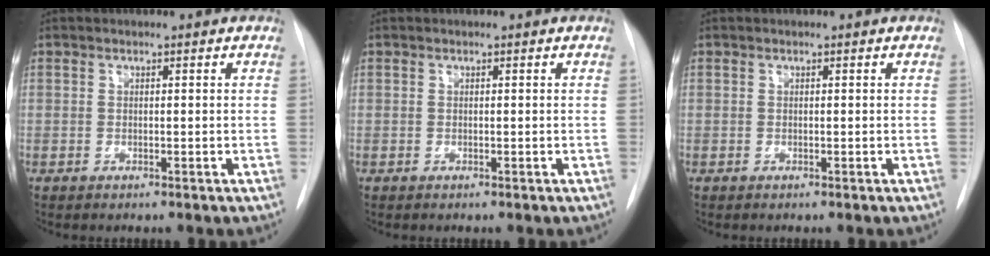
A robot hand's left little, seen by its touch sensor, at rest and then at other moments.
{"total": 0.0}
{"total": 0.0}